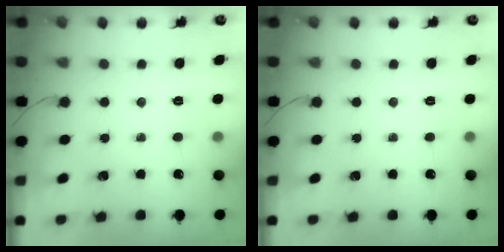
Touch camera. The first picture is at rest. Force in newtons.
{"total": 0.0}